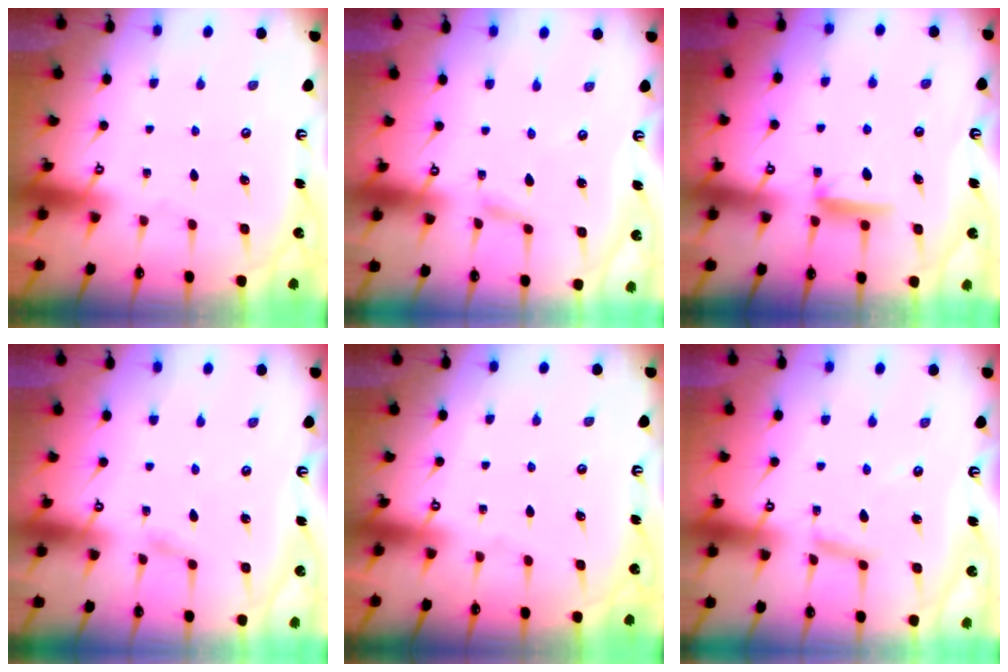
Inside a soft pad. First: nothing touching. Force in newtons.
{"total": 2.3, "press": 2.3, "slide": 0.3}
{"total": 6.4, "press": 6.4, "slide": 0.8}
{"total": 1.9, "press": 1.8, "slide": 0.2}
{"total": 0.0}
{"total": 5.5, "press": 5.5, "slide": 0.3}